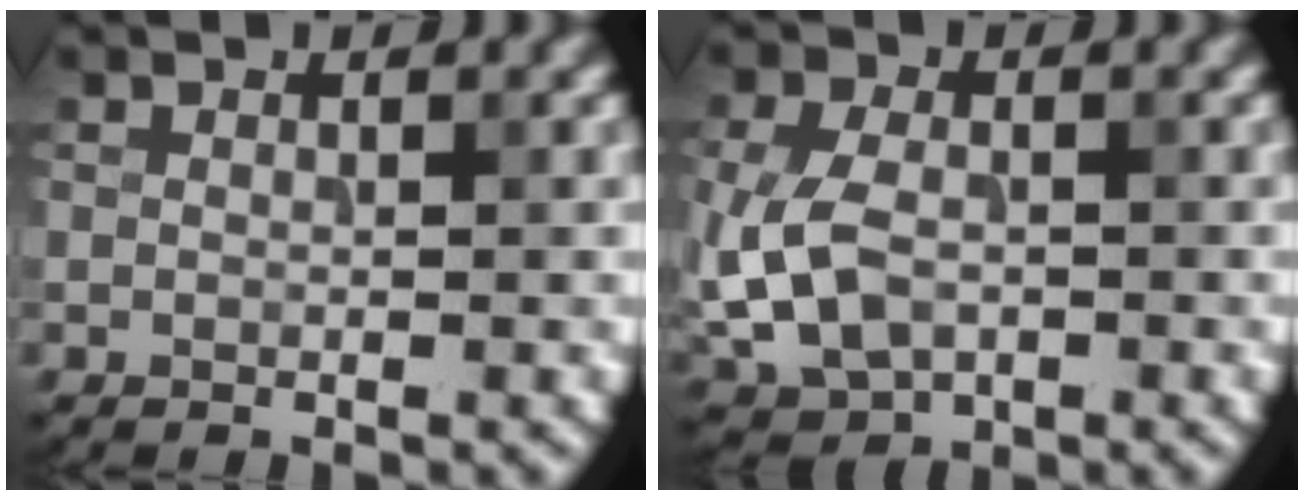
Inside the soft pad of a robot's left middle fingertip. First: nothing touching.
{"total": 6.1, "force": [-1.0, 4.1, 4.4], "torque": [-0.107, -0.009, -0.020]}